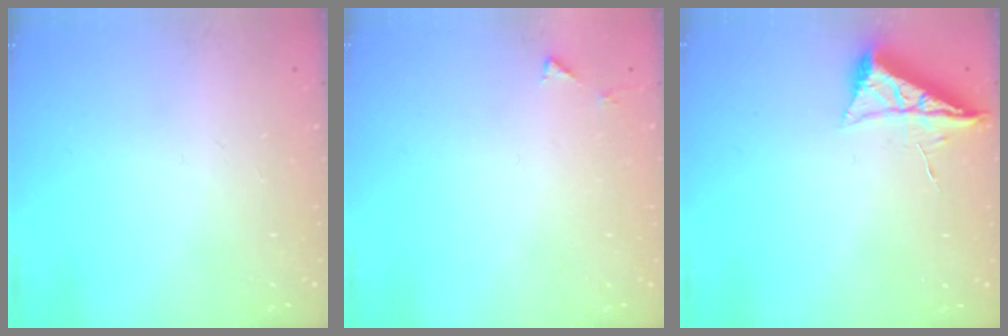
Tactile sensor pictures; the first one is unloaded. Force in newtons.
{"total": 3.5, "press": 3.5, "slide": 0.3}
{"total": 6.5, "press": 6.5, "slide": 0.8}